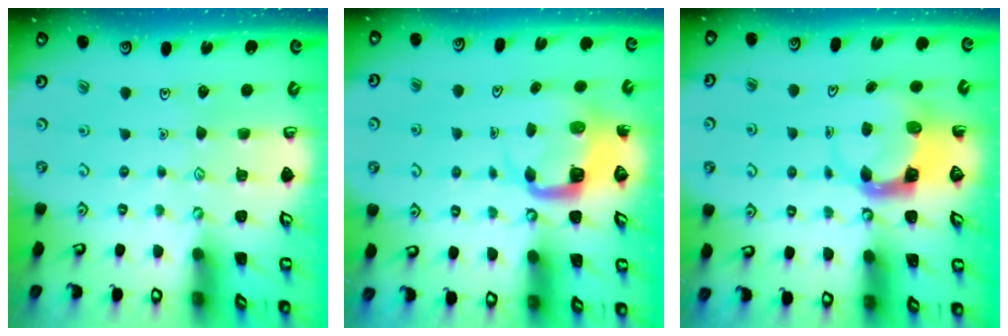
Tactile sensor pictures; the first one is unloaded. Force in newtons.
{"total": 4.9, "press": 4.9, "slide": 0.4}
{"total": 3.6, "press": 3.6, "slide": 0.5}